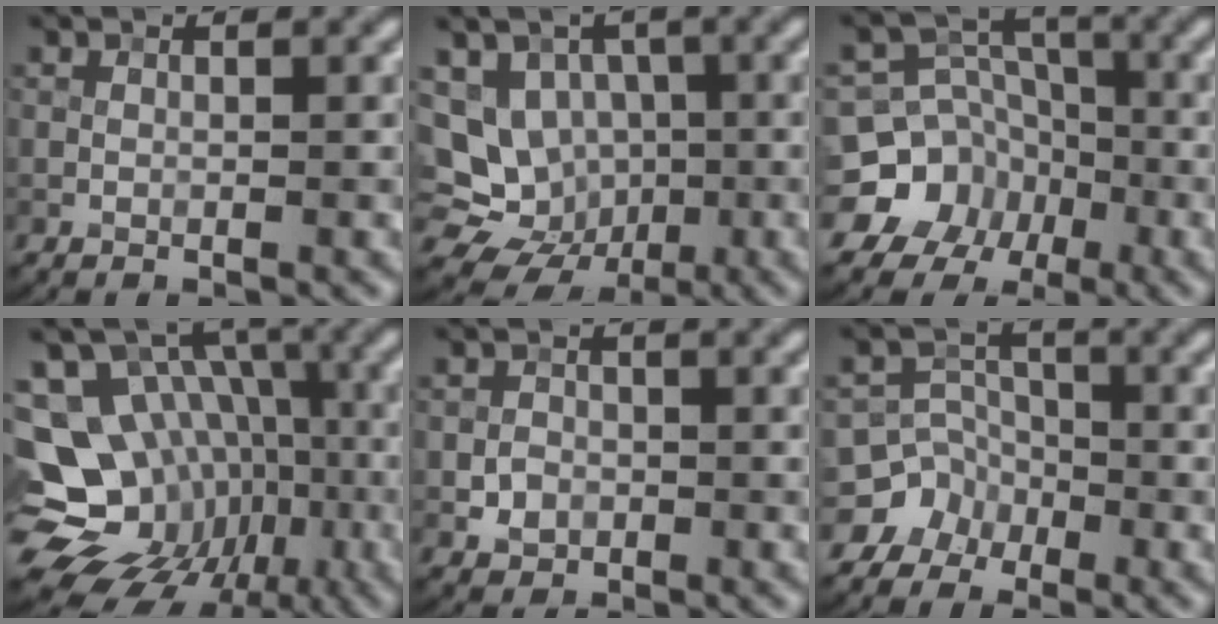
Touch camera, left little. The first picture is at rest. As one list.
[{"total": 12.0, "force": [-1.9, 10.8, 4.8], "torque": [-0.099, 0.017, -0.042]}, {"total": 10.1, "force": [-4.7, 8.6, 2.2], "torque": [-0.031, 0.001, -0.106]}, {"total": 15.8, "force": [-5.1, 12.7, 7.9], "torque": [-0.148, -0.001, -0.068]}, {"total": 2.1, "force": [-0.3, 1.9, 0.7], "torque": [-0.006, 0.001, -0.006]}, {"total": 6.8, "force": [-4.1, 5.4, -0.2], "torque": [0.032, -0.003, -0.085]}]